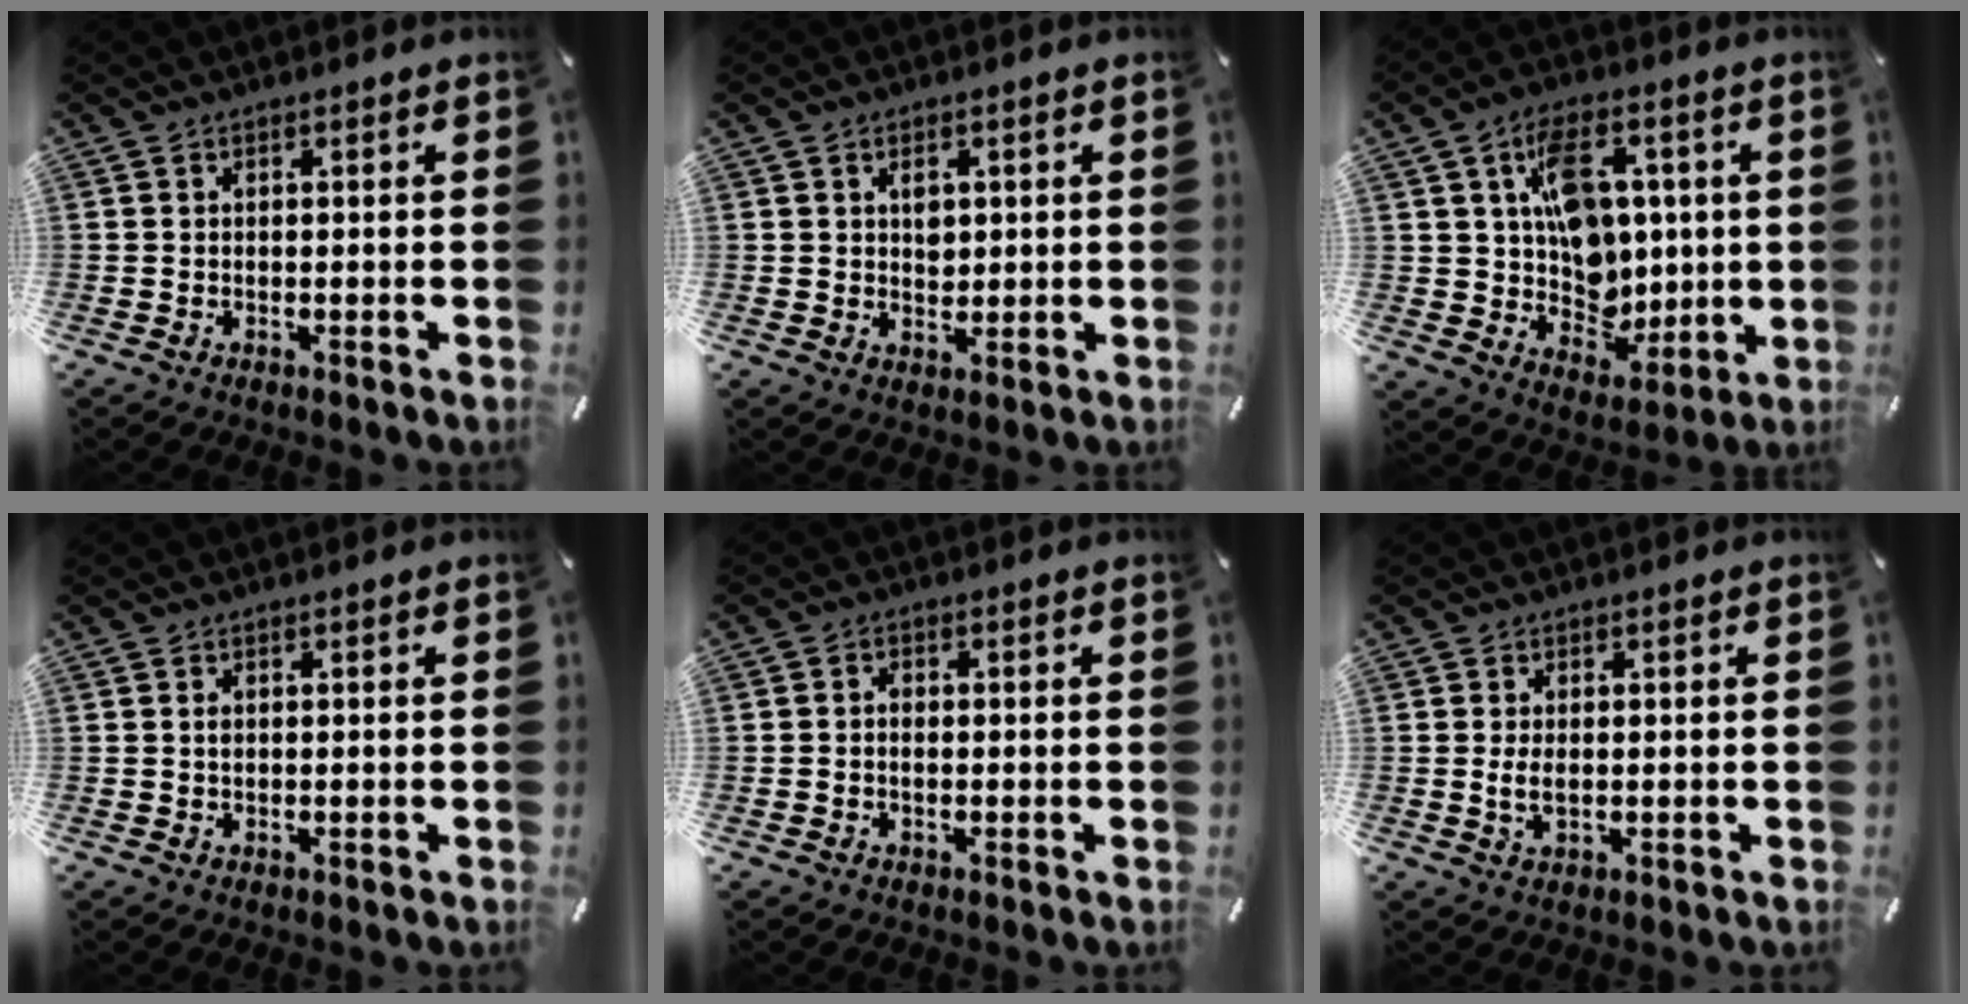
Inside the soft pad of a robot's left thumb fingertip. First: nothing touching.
{"total": 3.2, "force": [0.8, 2.5, 1.8], "torque": [-0.016, -0.004, 0.008]}
{"total": 14.1, "force": [4.2, 11.1, 7.6], "torque": [-0.118, -0.011, 0.089]}
{"total": 0.9, "force": [0.2, 0.5, 0.7], "torque": [-0.015, 0.001, 0.002]}
{"total": 1.5, "force": [-0.2, 1.0, 1.0], "torque": [-0.021, 0.004, -0.006]}
{"total": 3.0, "force": [0.0, 1.4, 2.7], "torque": [-0.066, -0.003, -0.005]}